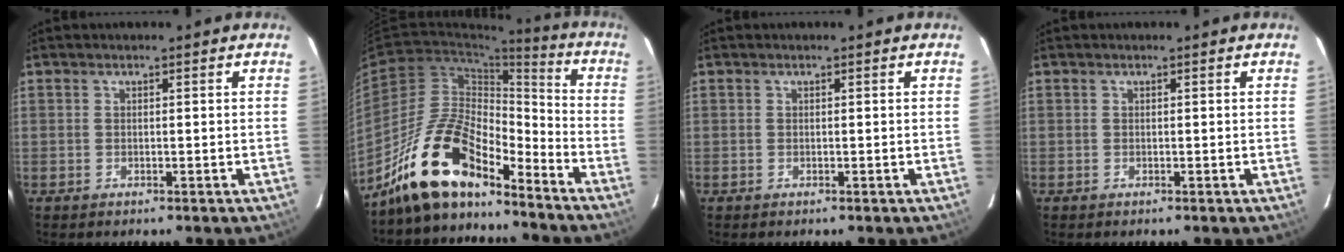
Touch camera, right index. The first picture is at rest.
{"total": 16.9, "force": [-13.4, 5.5, 8.7], "torque": [-0.164, 0.014, -0.252]}
{"total": 0.0}
{"total": 0.0}